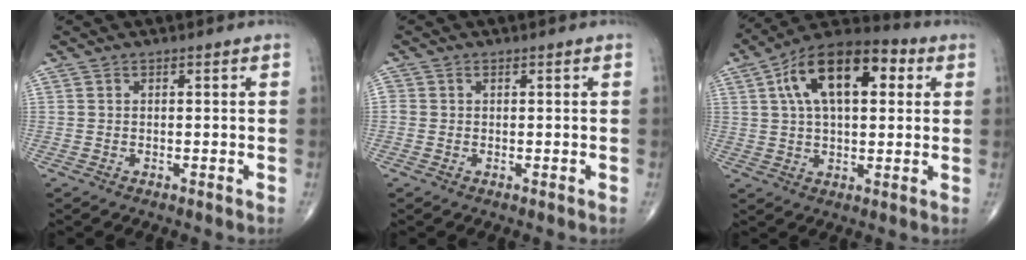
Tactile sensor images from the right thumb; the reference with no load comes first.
{"total": 0.9, "force": [0.2, 0.7, 0.4], "torque": [-0.002, 0.001, 0.002]}
{"total": 17.7, "force": [5.1, 9.1, 14.2], "torque": [-0.214, 0.021, 0.075]}